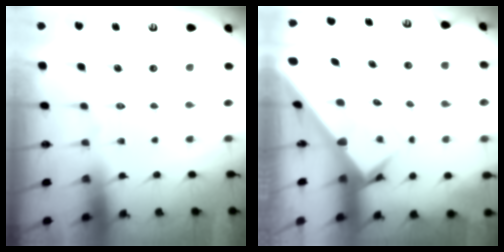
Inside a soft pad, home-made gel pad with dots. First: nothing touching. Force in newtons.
{"total": 3.4, "press": 3.4, "slide": 0.3}